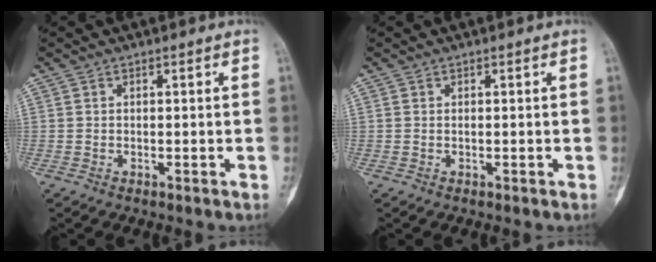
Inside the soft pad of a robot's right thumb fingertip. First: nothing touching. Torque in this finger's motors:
{"motor_torque": [0.39, 0.25, 0.08, -0.22, 0.09]}